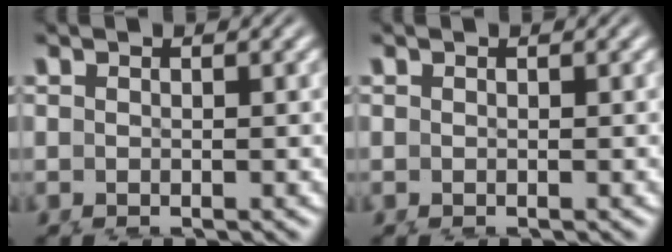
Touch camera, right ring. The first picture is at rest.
{"total": 0.0}